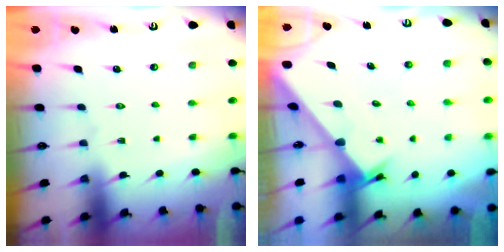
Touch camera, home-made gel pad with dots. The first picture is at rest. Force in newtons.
{"total": 2.4, "press": 2.4, "slide": 0.2}